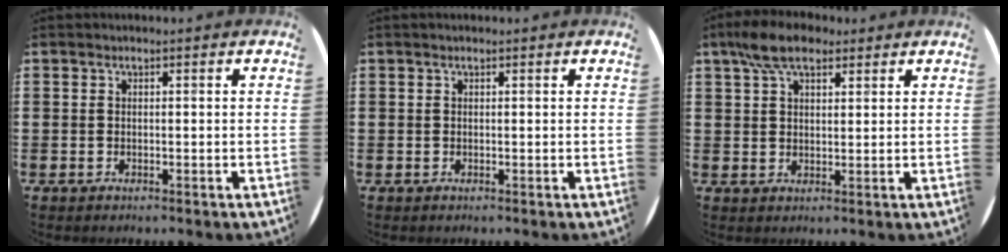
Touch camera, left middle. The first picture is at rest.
{"total": 0.0}
{"total": 6.5, "force": [4.7, 3.2, 3.2], "torque": [-0.069, 0.004, 0.086]}